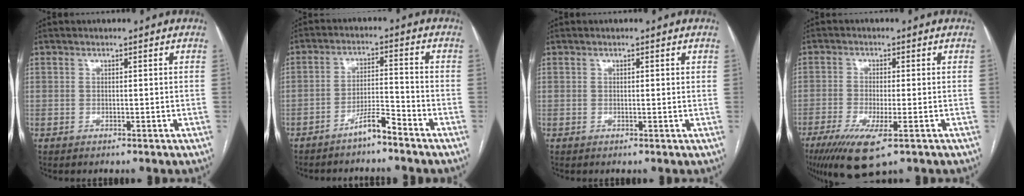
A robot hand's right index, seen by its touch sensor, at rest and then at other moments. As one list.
[{"total": 4.8, "force": [-3.9, 0.1, 2.8], "torque": [-0.050, 0.000, -0.073]}, {"total": 0.6, "force": [0.3, 0.1, 0.5], "torque": [-0.011, 0.000, 0.002]}, {"total": 9.1, "force": [-5.0, 1.8, 7.4], "torque": [-0.133, -0.026, -0.081]}]